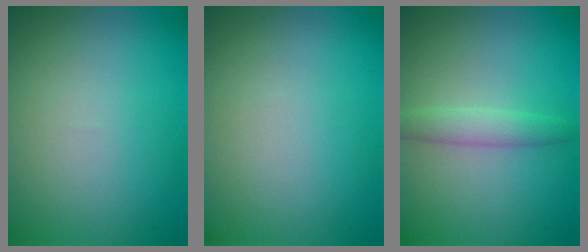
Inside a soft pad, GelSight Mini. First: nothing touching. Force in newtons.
{"total": 0.0}
{"total": 2.1, "press": 2.1, "slide": 0.1}